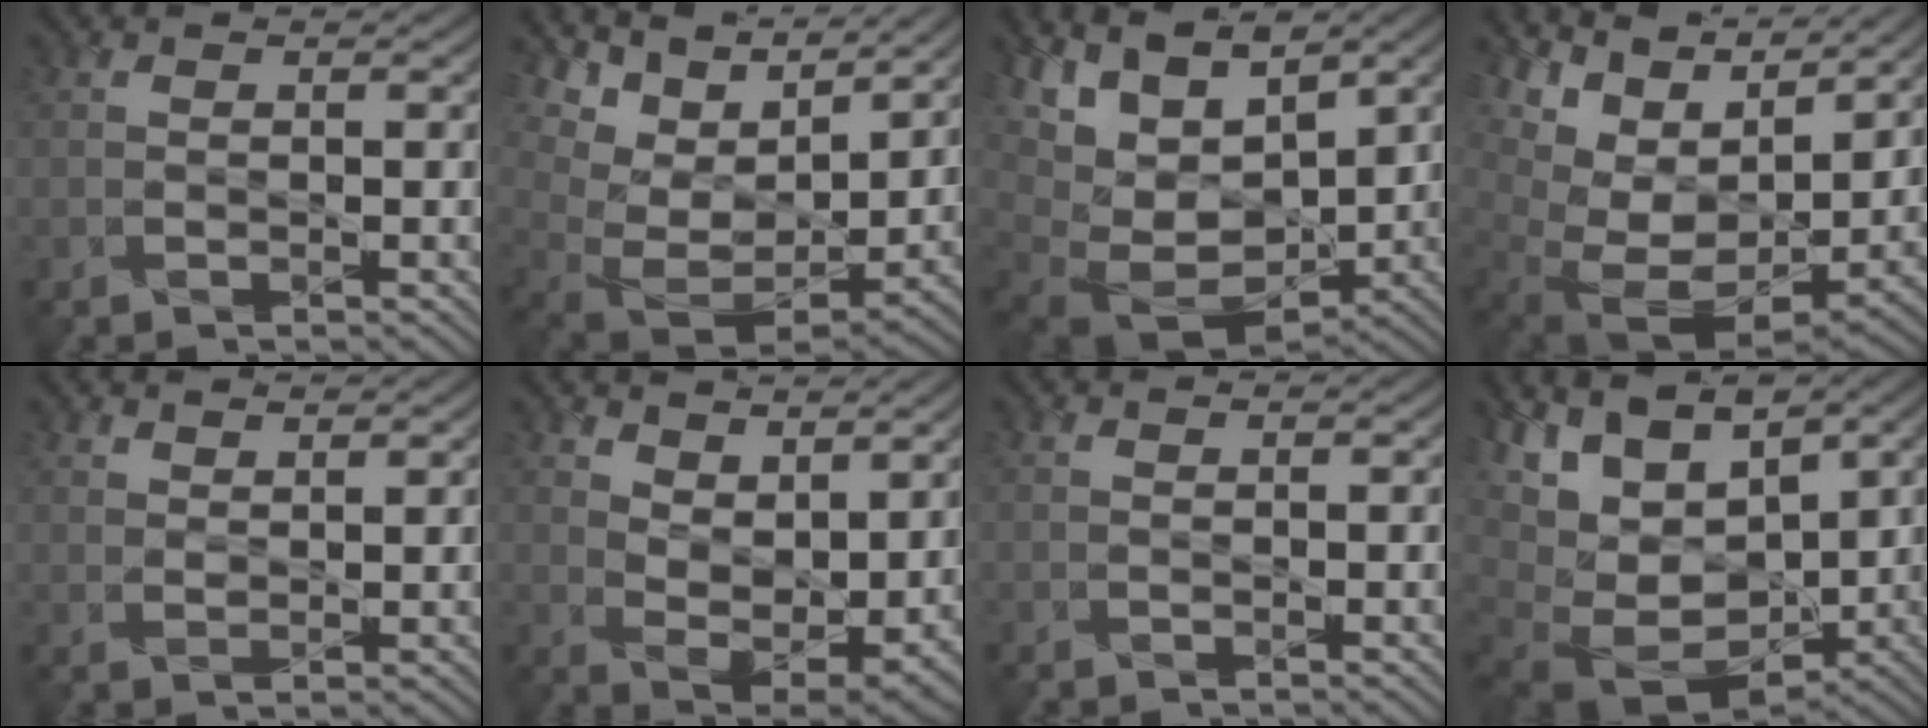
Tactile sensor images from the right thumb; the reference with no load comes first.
{"total": 12.3, "force": [8.4, 5.6, 7.0], "torque": [-0.186, 0.027, 0.154]}
{"total": 13.7, "force": [4.1, 9.0, 9.6], "torque": [-0.215, 0.016, 0.106]}
{"total": 13.7, "force": [7.0, 7.7, 8.9], "torque": [-0.197, 0.029, 0.142]}
{"total": 1.5, "force": [1.5, 0.1, 0.4], "torque": [-0.012, -0.001, 0.032]}
{"total": 6.9, "force": [4.6, 3.3, 4.0], "torque": [-0.089, -0.008, 0.084]}
{"total": 0.0}
{"total": 13.4, "force": [2.6, 8.9, 9.6], "torque": [-0.204, 0.013, 0.079]}